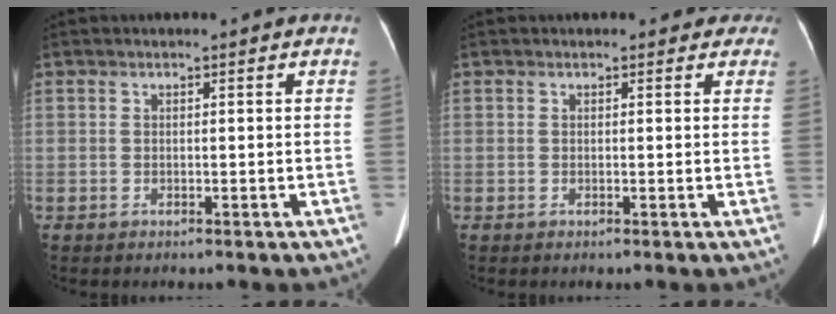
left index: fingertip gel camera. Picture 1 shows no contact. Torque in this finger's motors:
{"motor_torque": [0.13, -0.18, 0.01, 0.03]}